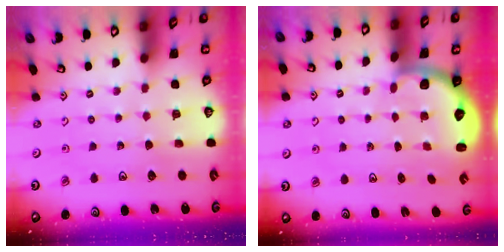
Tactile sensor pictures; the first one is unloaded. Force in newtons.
{"total": 2.6, "press": 2.3, "slide": 1.2}